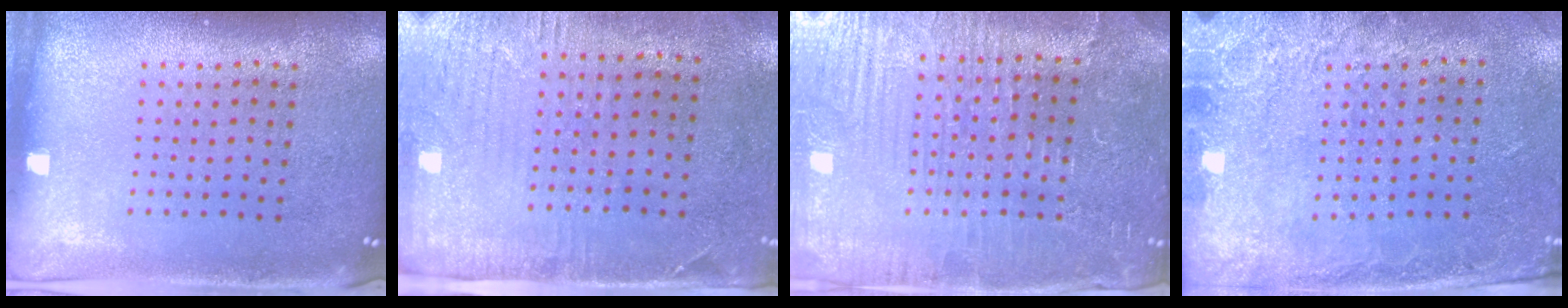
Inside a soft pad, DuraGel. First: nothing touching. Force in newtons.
{"total": 2.9, "press": 2.3, "slide": 1.7}
{"total": 4.4, "press": 4.2, "slide": 1.2}
{"total": 2.6, "press": 2.0, "slide": 1.7}